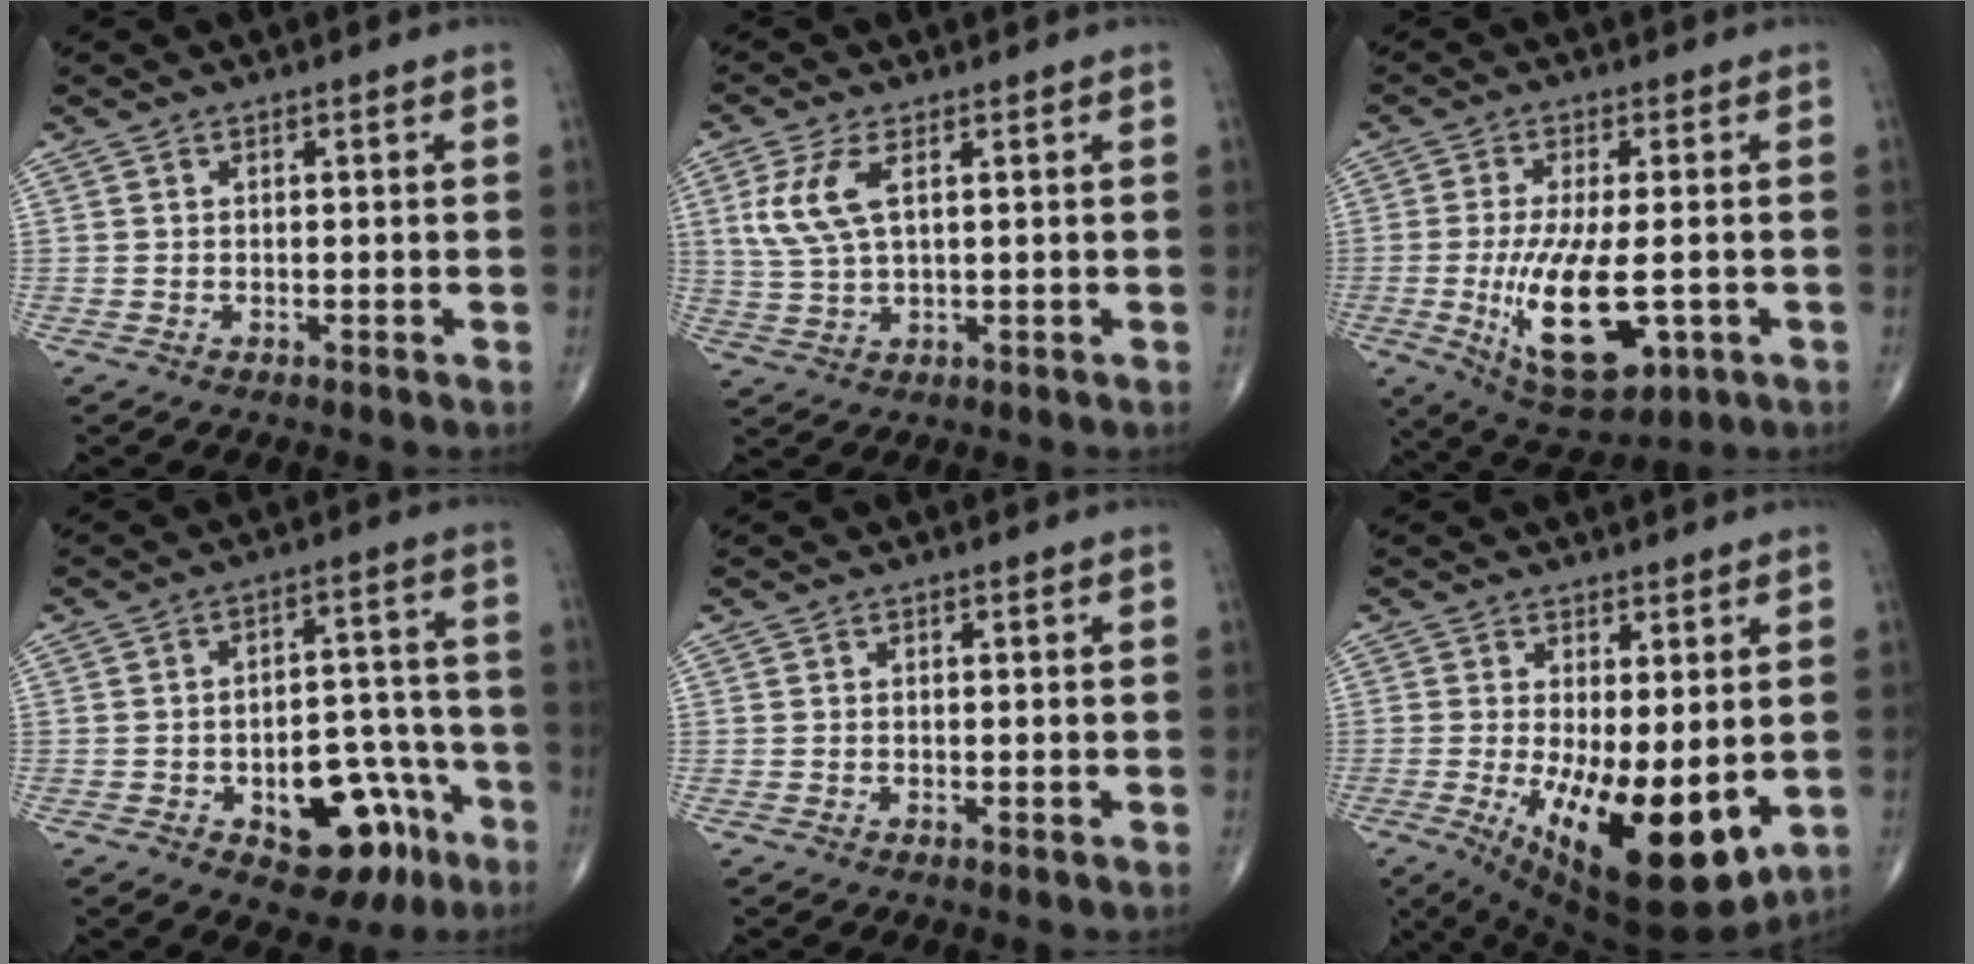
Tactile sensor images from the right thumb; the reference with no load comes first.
{"total": 7.5, "force": [2.3, 3.2, 6.4], "torque": [-0.153, -0.001, 0.050]}
{"total": 15.1, "force": [-3.0, 5.9, 13.5], "torque": [-0.244, -0.021, -0.034]}
{"total": 14.7, "force": [-6.8, 8.1, 10.2], "torque": [-0.094, 0.058, -0.083]}
{"total": 0.0}
{"total": 17.1, "force": [-3.2, 6.5, 15.4], "torque": [-0.231, -0.036, -0.026]}